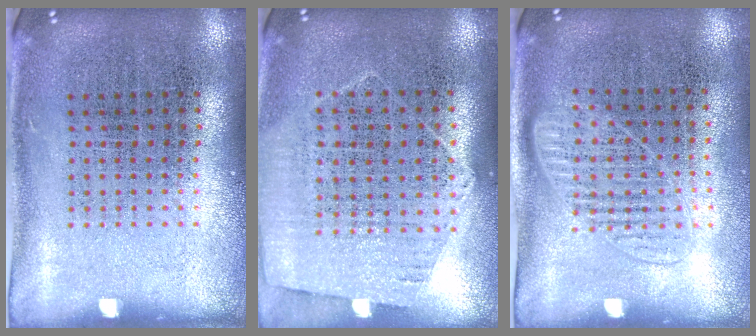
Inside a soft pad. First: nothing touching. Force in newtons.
{"total": 1.3, "press": 1.1, "slide": 0.6}
{"total": 1.2, "press": 1.0, "slide": 0.6}